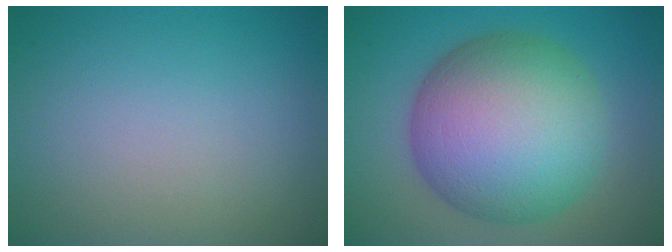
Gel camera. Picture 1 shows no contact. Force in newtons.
{"total": 15.0, "press": 15.0, "slide": 0.3}